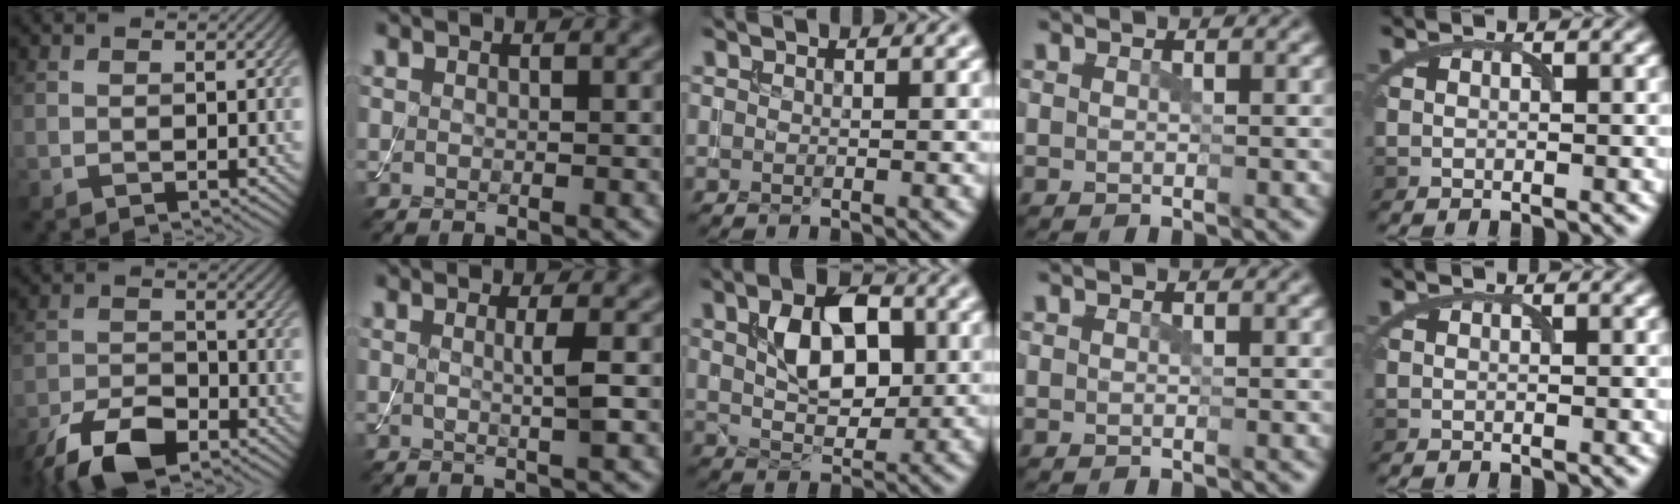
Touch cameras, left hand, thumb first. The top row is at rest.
{"thumb": {"total": 8.4, "force": [-6.0, 3.4, 4.9], "torque": [-0.090, -0.006, -0.119]}, "index": {"total": 1.9, "force": [0.1, 0.3, 1.8], "torque": [-0.031, -0.001, -0.004]}, "middle": {"total": 6.3, "force": [1.7, 3.7, 4.8], "torque": [-0.084, 0.002, 0.026]}}